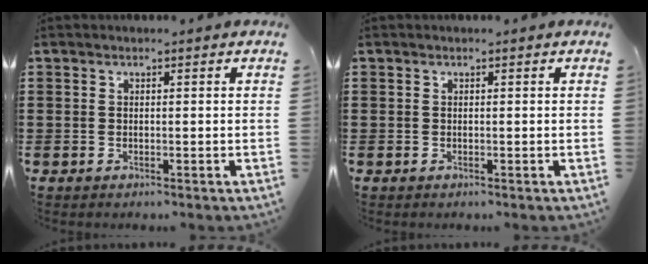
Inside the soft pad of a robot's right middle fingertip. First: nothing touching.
{"total": 0.0}